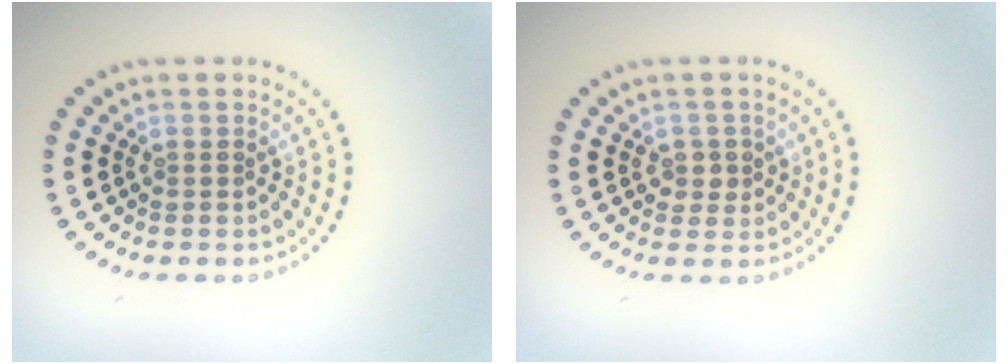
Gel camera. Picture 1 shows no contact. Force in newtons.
{"total": 1.5, "press": 1.4, "slide": 0.5}